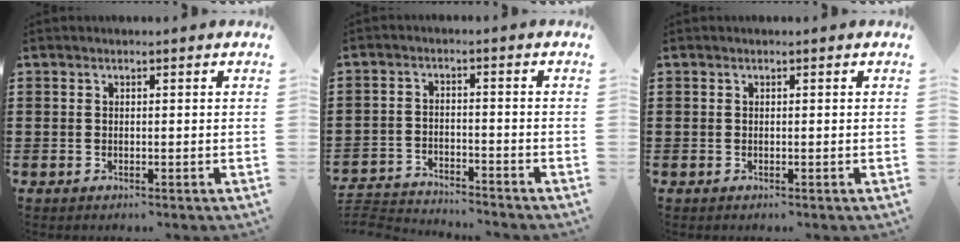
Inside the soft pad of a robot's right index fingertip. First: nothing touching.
{"total": 4.0, "force": [-4.0, 0.2, 0.0], "torque": [-0.013, -0.001, -0.087]}
{"total": 0.0}